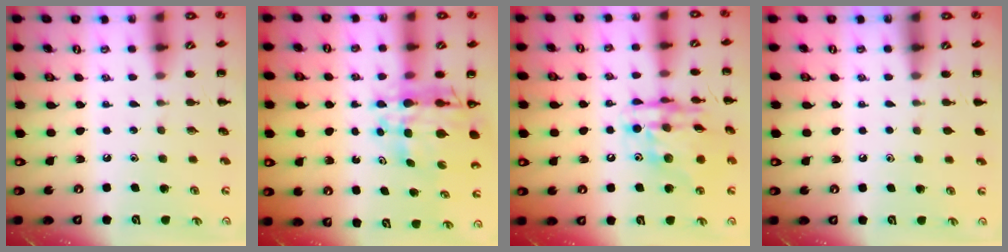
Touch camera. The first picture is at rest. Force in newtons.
{"total": 11.0, "press": 10.5, "slide": 3.4}
{"total": 15.4, "press": 15.0, "slide": 3.5}
{"total": 1.1, "press": 1.1, "slide": 0.2}